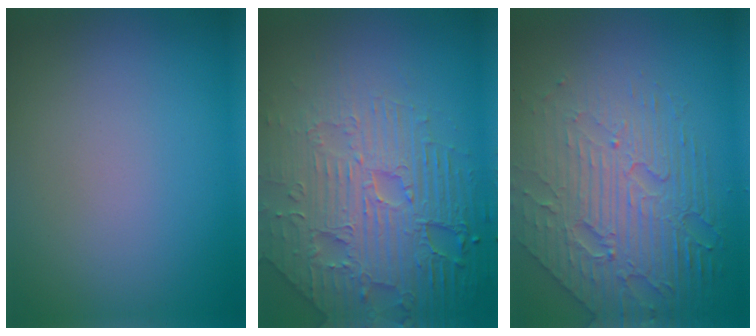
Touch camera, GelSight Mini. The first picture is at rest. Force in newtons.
{"total": 7.3, "press": 5.9, "slide": 4.4}
{"total": 7.7, "press": 5.3, "slide": 5.5}